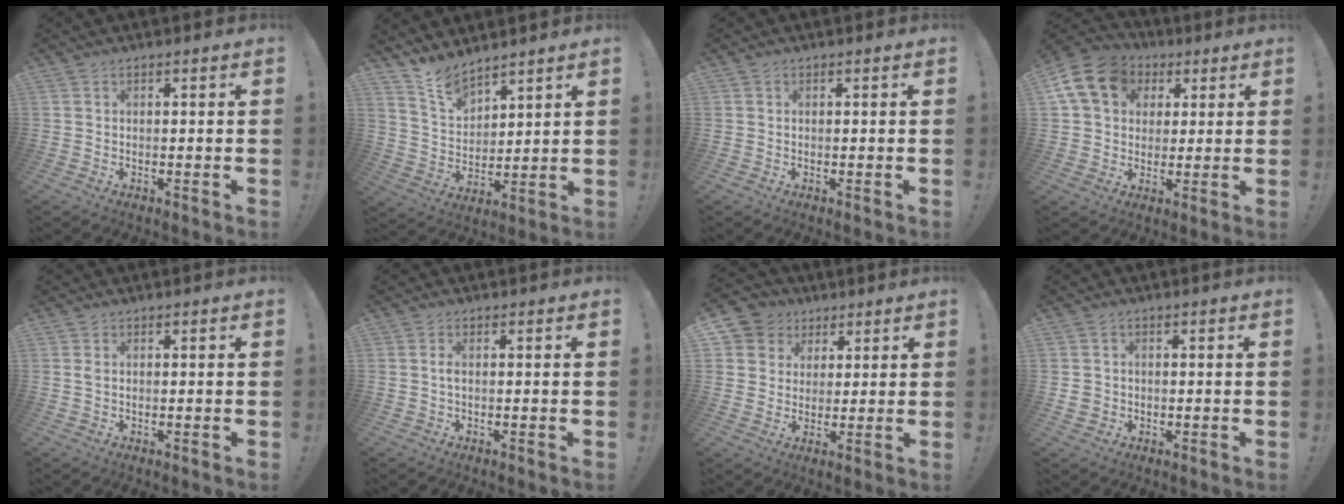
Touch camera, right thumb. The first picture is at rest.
{"total": 8.6, "force": [7.8, 3.0, 2.1], "torque": [-0.052, -0.061, 0.150]}
{"total": 0.0}
{"total": 15.4, "force": [5.3, 12.0, 8.1], "torque": [-0.131, -0.019, 0.100]}
{"total": 1.0, "force": [0.4, 0.4, 0.8], "torque": [-0.016, 0.003, 0.006]}
{"total": 1.2, "force": [-0.1, 0.3, 1.1], "torque": [-0.025, 0.003, -0.003]}
{"total": 7.4, "force": [2.7, 6.8, 1.2], "torque": [-0.016, -0.016, 0.056]}
{"total": 2.8, "force": [0.1, 2.6, 0.9], "torque": [-0.009, 0.001, 0.004]}